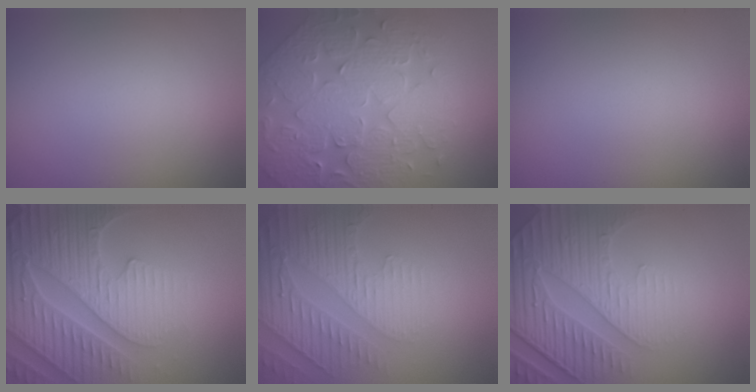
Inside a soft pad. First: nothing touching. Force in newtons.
{"total": 8.1, "press": 6.8, "slide": 4.4}
{"total": 0.0}
{"total": 7.6, "press": 7.4, "slide": 1.8}
{"total": 4.9, "press": 4.5, "slide": 2.0}
{"total": 8.0, "press": 5.8, "slide": 5.5}